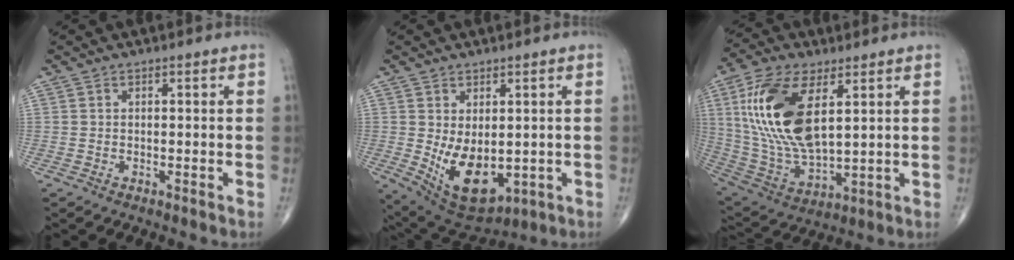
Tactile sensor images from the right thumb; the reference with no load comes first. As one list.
[{"total": 11.4, "force": [-1.1, 6.6, 9.3], "torque": [-0.138, -0.013, 0.012]}, {"total": 20.3, "force": [5.8, 9.6, 16.9], "torque": [-0.345, -0.023, 0.115]}]